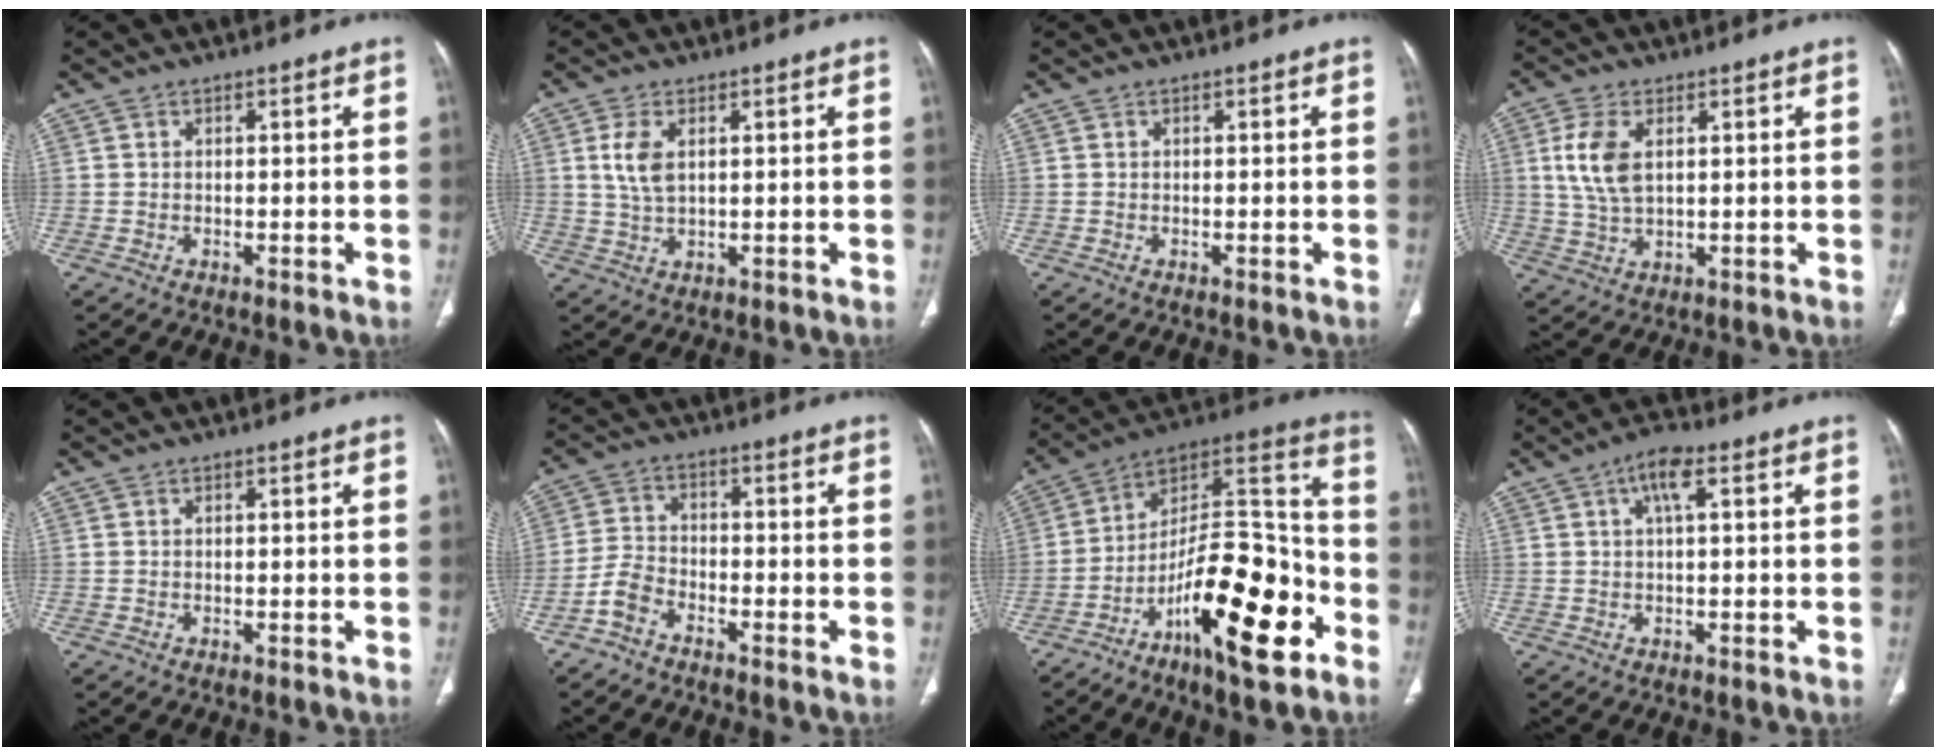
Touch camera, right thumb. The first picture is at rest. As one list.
[{"total": 5.4, "force": [1.4, 2.9, 4.3], "torque": [-0.093, -0.002, 0.031]}, {"total": 0.0}, {"total": 8.1, "force": [2.0, 4.4, 6.5], "torque": [-0.142, -0.002, 0.043]}, {"total": 0.0}, {"total": 4.6, "force": [-3.3, 2.4, 2.0], "torque": [-0.043, 0.023, -0.073]}, {"total": 24.0, "force": [-11.4, 7.9, 19.6], "torque": [-0.311, 0.075, -0.186]}, {"total": 5.0, "force": [1.5, 1.6, 4.4], "torque": [-0.081, 0.007, 0.021]}]